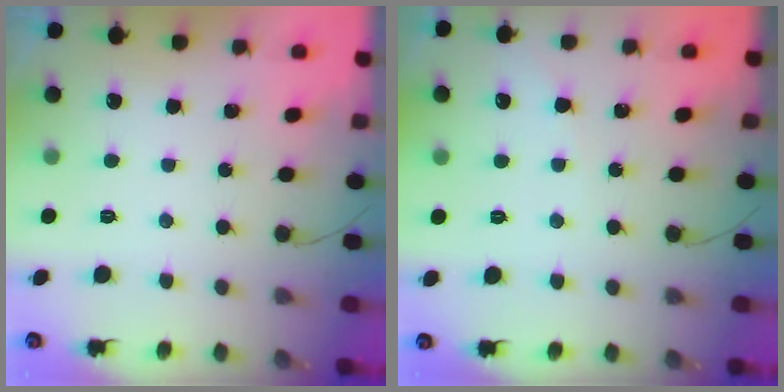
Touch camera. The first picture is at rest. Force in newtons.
{"total": 3.0, "press": 2.9, "slide": 0.5}